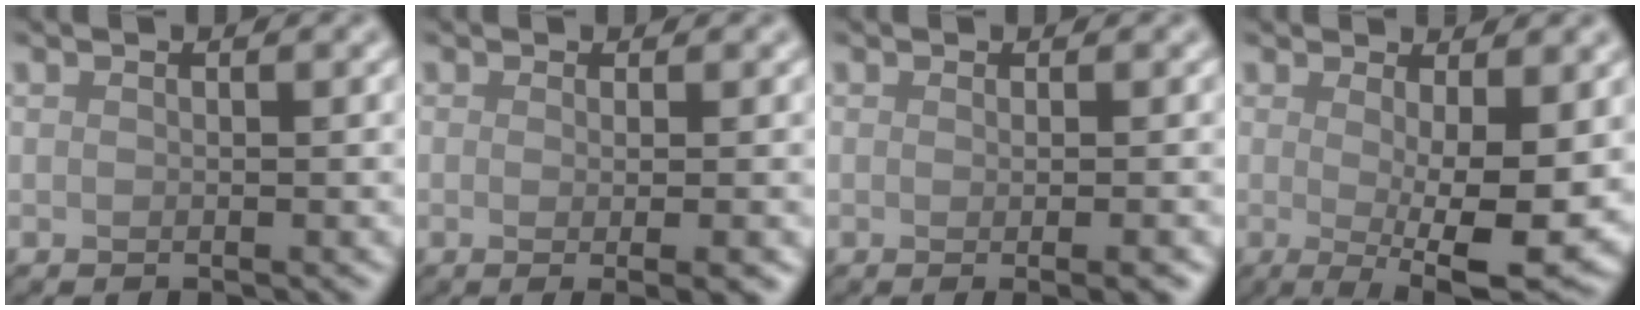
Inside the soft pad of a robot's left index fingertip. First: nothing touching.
{"total": 3.6, "force": [-0.5, 1.0, 3.5], "torque": [-0.032, 0.002, -0.011]}
{"total": 3.2, "force": [-0.5, 1.0, 3.0], "torque": [-0.020, 0.002, -0.006]}
{"total": 8.7, "force": [-0.4, 2.2, 8.4], "torque": [-0.121, -0.019, -0.001]}